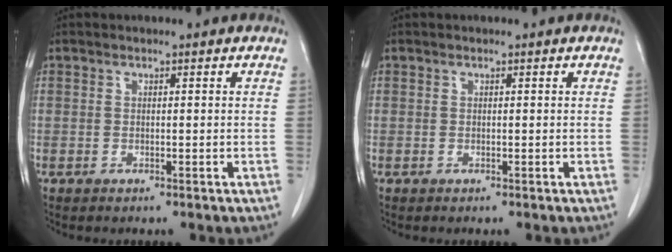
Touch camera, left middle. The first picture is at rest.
{"total": 0.0}